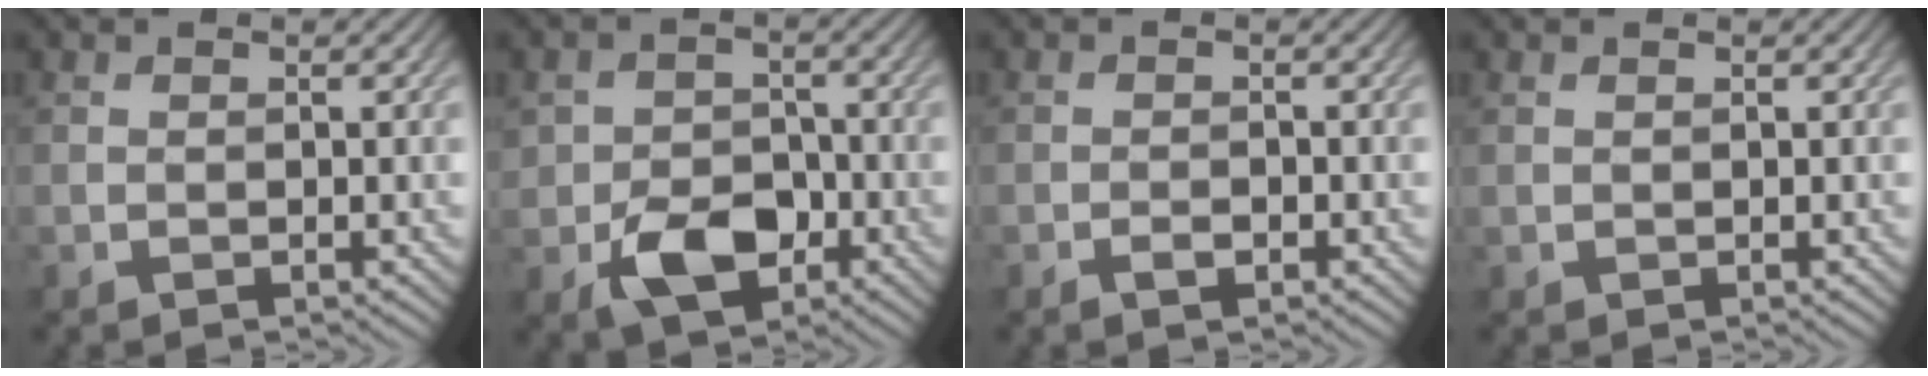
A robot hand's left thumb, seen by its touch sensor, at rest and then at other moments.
{"total": 6.4, "force": [-2.8, 4.4, 3.6], "torque": [-0.065, -0.010, -0.053]}
{"total": 1.6, "force": [-1.0, 0.6, 1.1], "torque": [-0.019, 0.001, -0.019]}
{"total": 0.0}